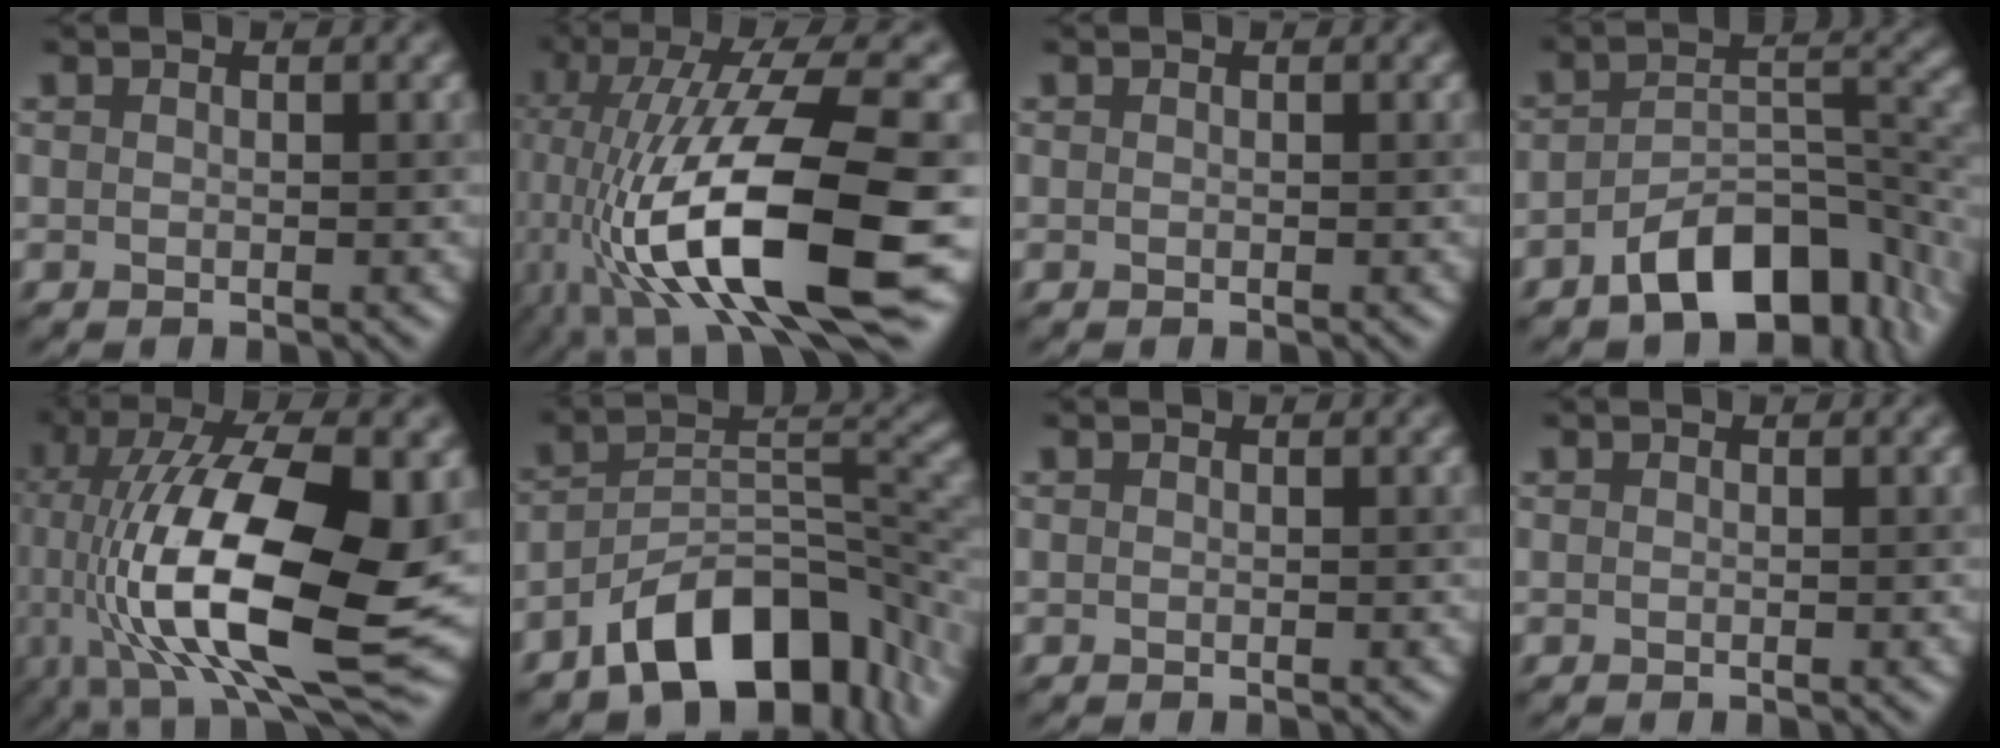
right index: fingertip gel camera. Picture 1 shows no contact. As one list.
[{"total": 15.2, "force": [-3.9, 4.8, 13.9], "torque": [-0.247, 0.007, -0.060]}, {"total": 0.0}, {"total": 9.7, "force": [-5.8, 4.6, 6.3], "torque": [-0.085, 0.008, -0.087]}, {"total": 16.6, "force": [-0.6, 6.7, 15.1], "torque": [-0.266, 0.016, -0.007]}, {"total": 11.2, "force": [-6.9, 5.5, 7.0], "torque": [-0.096, 0.009, -0.120]}, {"total": 0.0}, {"total": 0.0}]